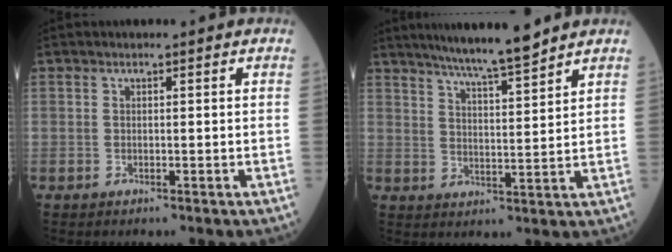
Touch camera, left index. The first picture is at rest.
{"total": 9.7, "force": [8.4, -0.4, 4.9], "torque": [-0.076, 0.003, 0.133]}